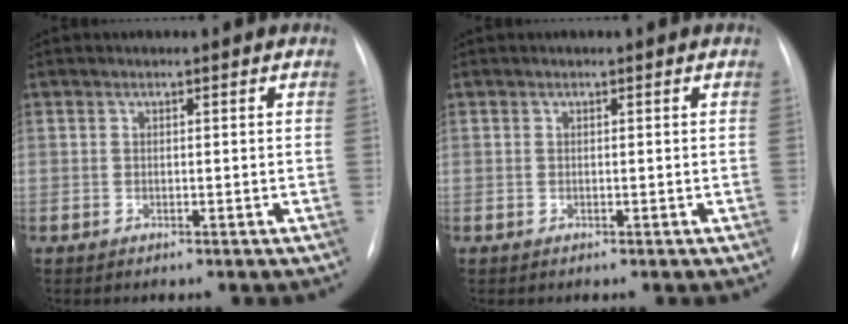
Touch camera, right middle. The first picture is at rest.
{"total": 0.0}